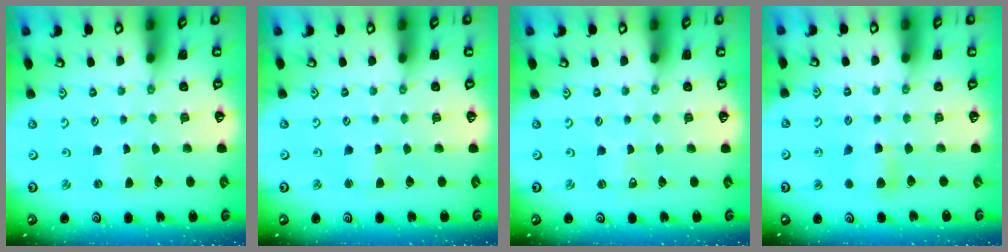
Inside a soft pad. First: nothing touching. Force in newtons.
{"total": 1.8, "press": 1.7, "slide": 0.3}
{"total": 0.0}
{"total": 5.7, "press": 5.6, "slide": 0.9}